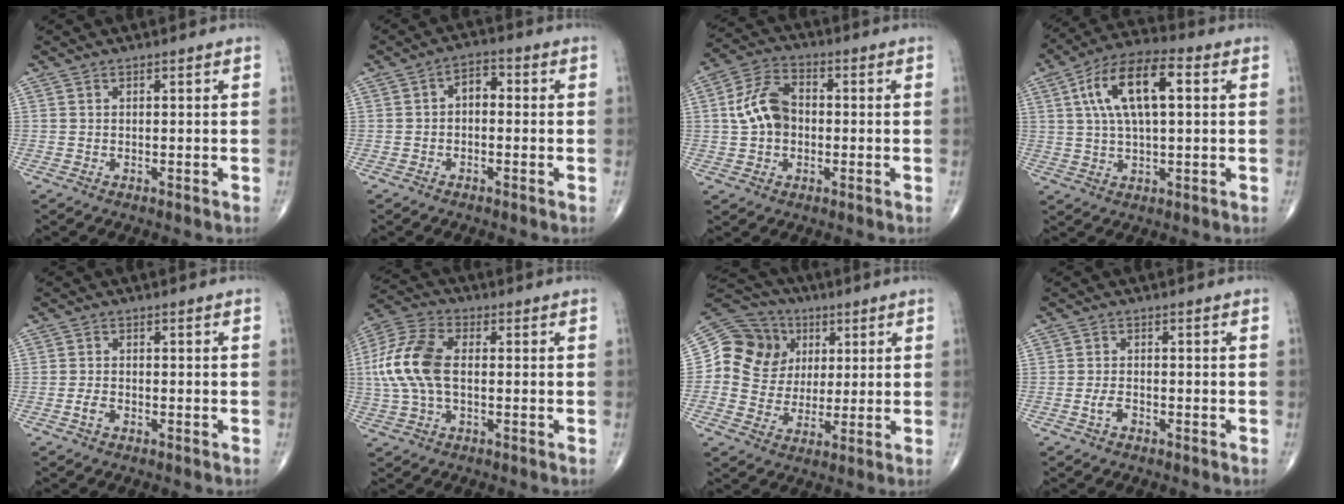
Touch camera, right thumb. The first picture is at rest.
{"total": 3.8, "force": [-0.3, 2.5, 2.9], "torque": [-0.028, 0.018, -0.017]}
{"total": 9.3, "force": [0.0, 6.5, 6.6], "torque": [-0.114, 0.025, -0.011]}
{"total": 14.2, "force": [3.4, 5.9, 12.5], "torque": [-0.226, 0.023, 0.055]}
{"total": 2.3, "force": [-1.0, 1.3, 1.6], "torque": [-0.035, 0.009, -0.021]}
{"total": 12.9, "force": [0.3, 7.3, 10.6], "torque": [-0.240, 0.025, -0.001]}
{"total": 14.1, "force": [3.3, 13.0, 4.3], "torque": [-0.045, 0.019, 0.057]}
{"total": 2.2, "force": [-1.0, 1.2, 1.5], "torque": [-0.035, 0.009, -0.020]}